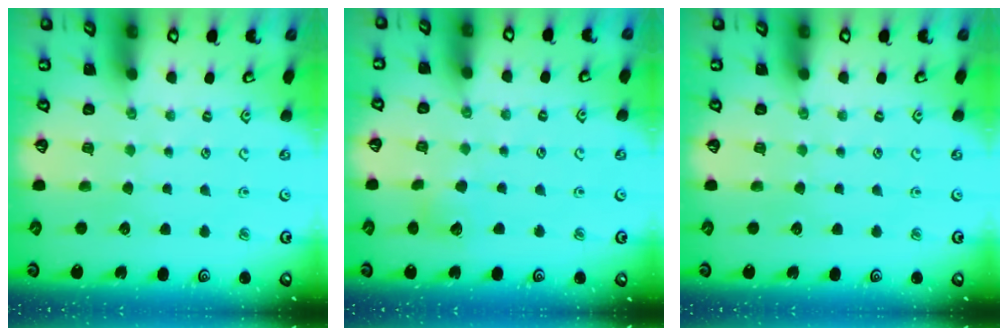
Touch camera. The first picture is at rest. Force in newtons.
{"total": 6.6, "press": 6.6, "slide": 0.8}
{"total": 0.0}